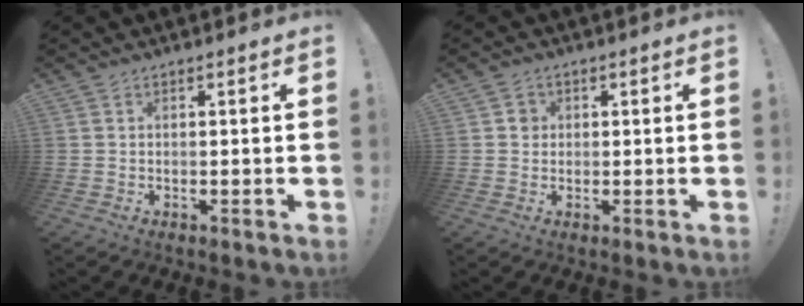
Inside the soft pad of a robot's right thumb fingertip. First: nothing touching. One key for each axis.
{"total": 2.7, "fx": 0.3, "fy": 2.6, "fz": 0.8, "tx": -0.003, "ty": 0.002, "tz": 0.002}